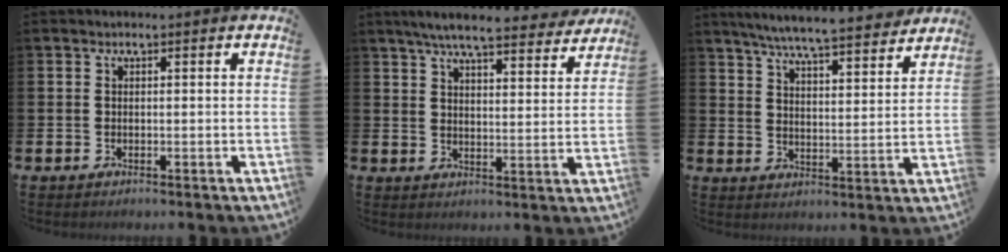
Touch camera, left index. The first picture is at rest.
{"total": 6.9, "force": [6.4, 0.8, 2.5], "torque": [-0.053, -0.036, 0.109]}
{"total": 7.1, "force": [6.8, 0.1, 2.0], "torque": [-0.060, -0.046, 0.117]}